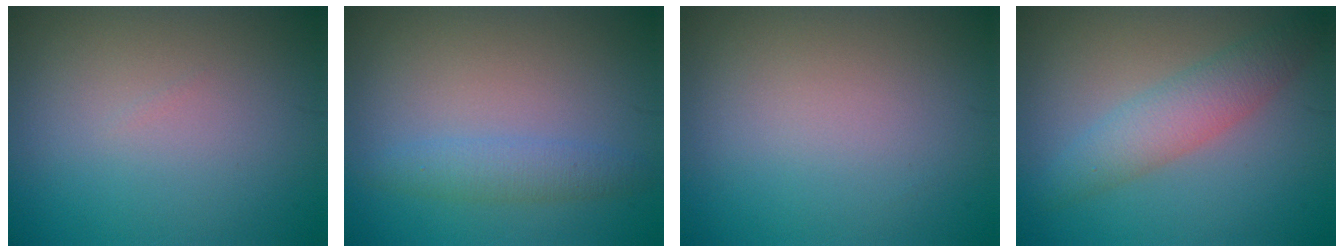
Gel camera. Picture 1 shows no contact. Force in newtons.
{"total": 2.2, "press": 2.2, "slide": 0.2}
{"total": 0.0}
{"total": 3.7, "press": 3.7, "slide": 0.1}